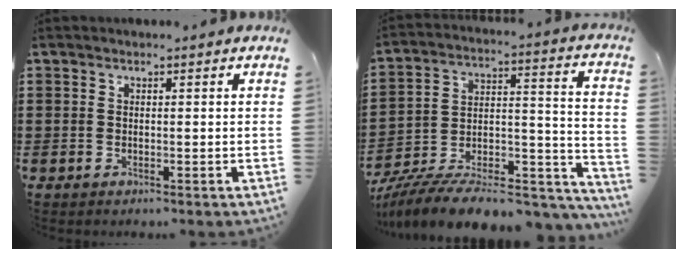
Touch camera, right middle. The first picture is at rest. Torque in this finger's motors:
{"motor_torque": [1.91, -0.23, 1.05, 0.21]}